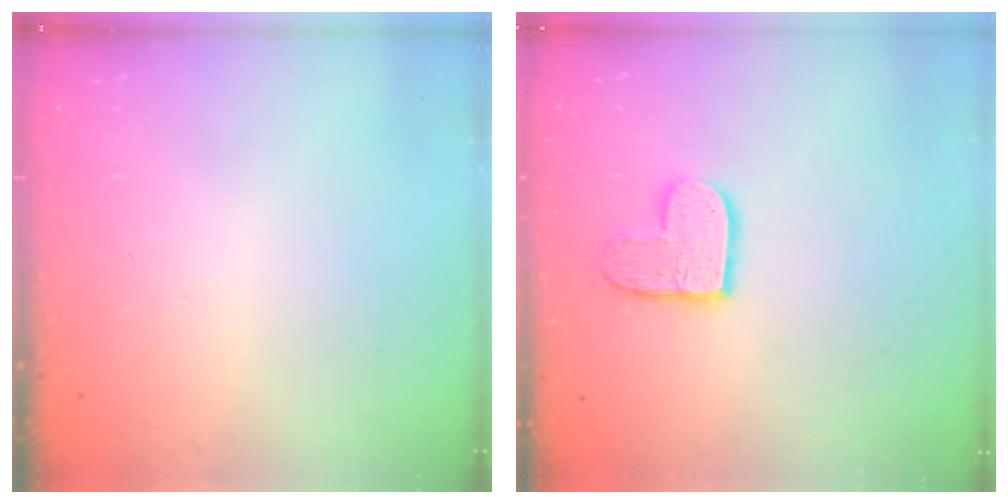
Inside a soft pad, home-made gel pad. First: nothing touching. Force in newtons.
{"total": 10.3, "press": 10.2, "slide": 0.9}